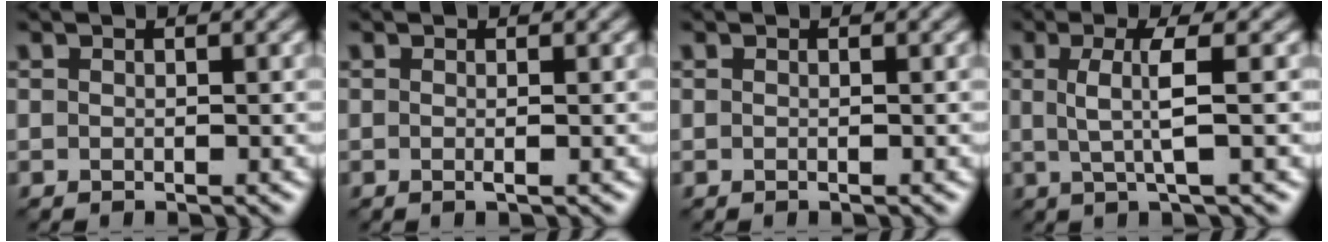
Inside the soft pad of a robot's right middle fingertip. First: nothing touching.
{"total": 0.9, "force": [-0.1, 0.2, 0.9], "torque": [-0.013, -0.002, -0.004]}
{"total": 0.0}
{"total": 3.7, "force": [0.3, 0.7, 3.7], "torque": [-0.071, 0.000, 0.005]}